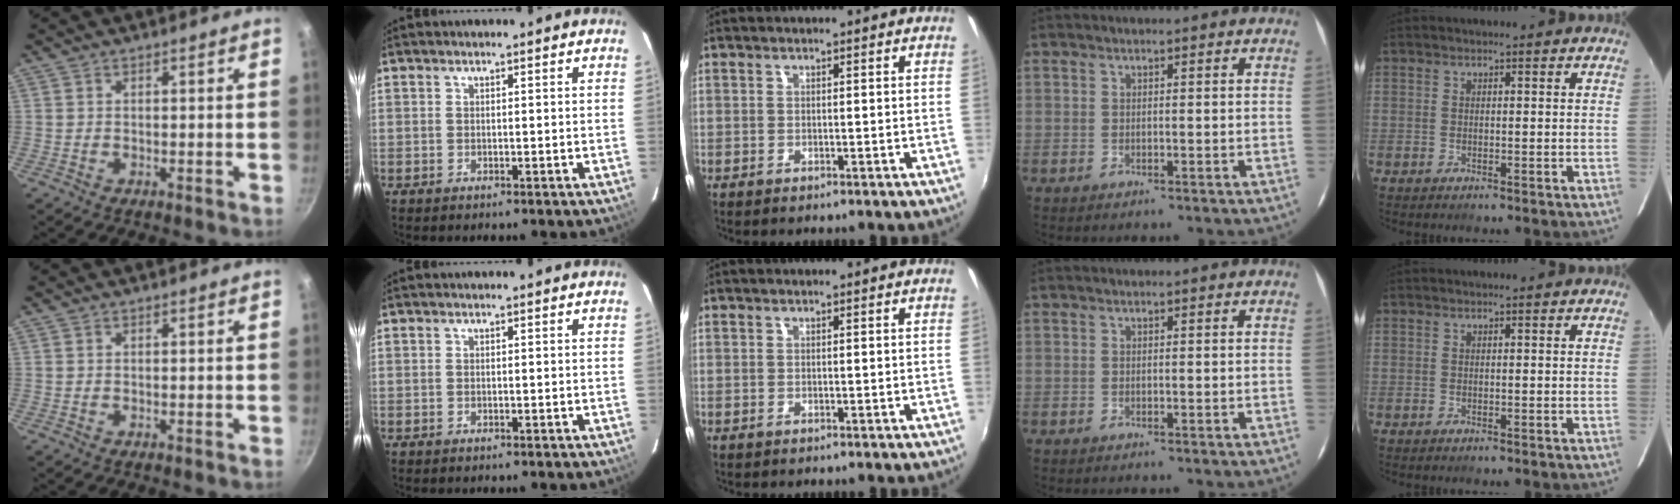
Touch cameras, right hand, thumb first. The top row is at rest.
{}